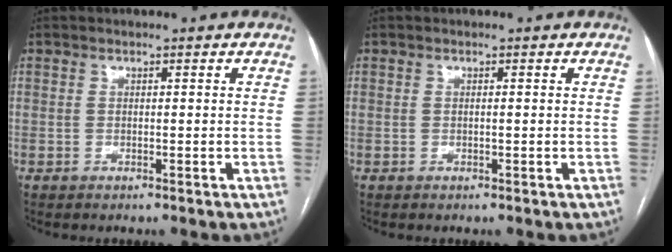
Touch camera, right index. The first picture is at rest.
{"total": 0.0}